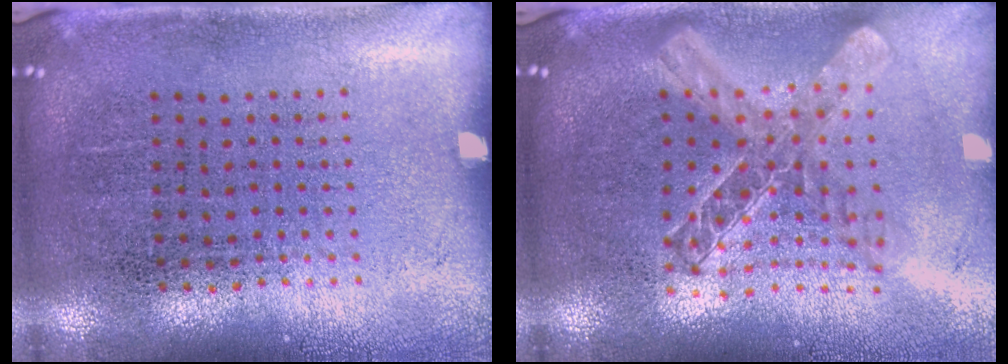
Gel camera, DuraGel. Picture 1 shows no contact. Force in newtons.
{"total": 1.9, "press": 1.6, "slide": 1.0}